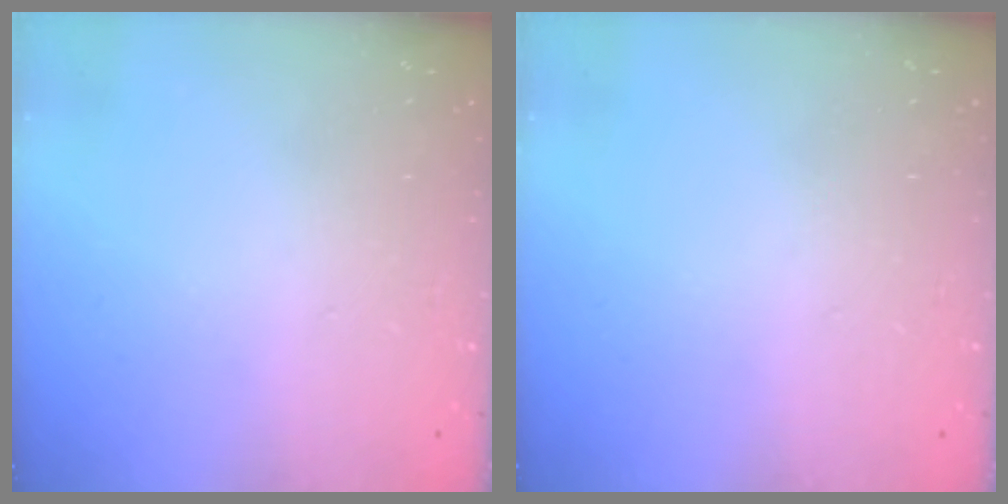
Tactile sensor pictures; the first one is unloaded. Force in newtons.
{"total": 0.0}